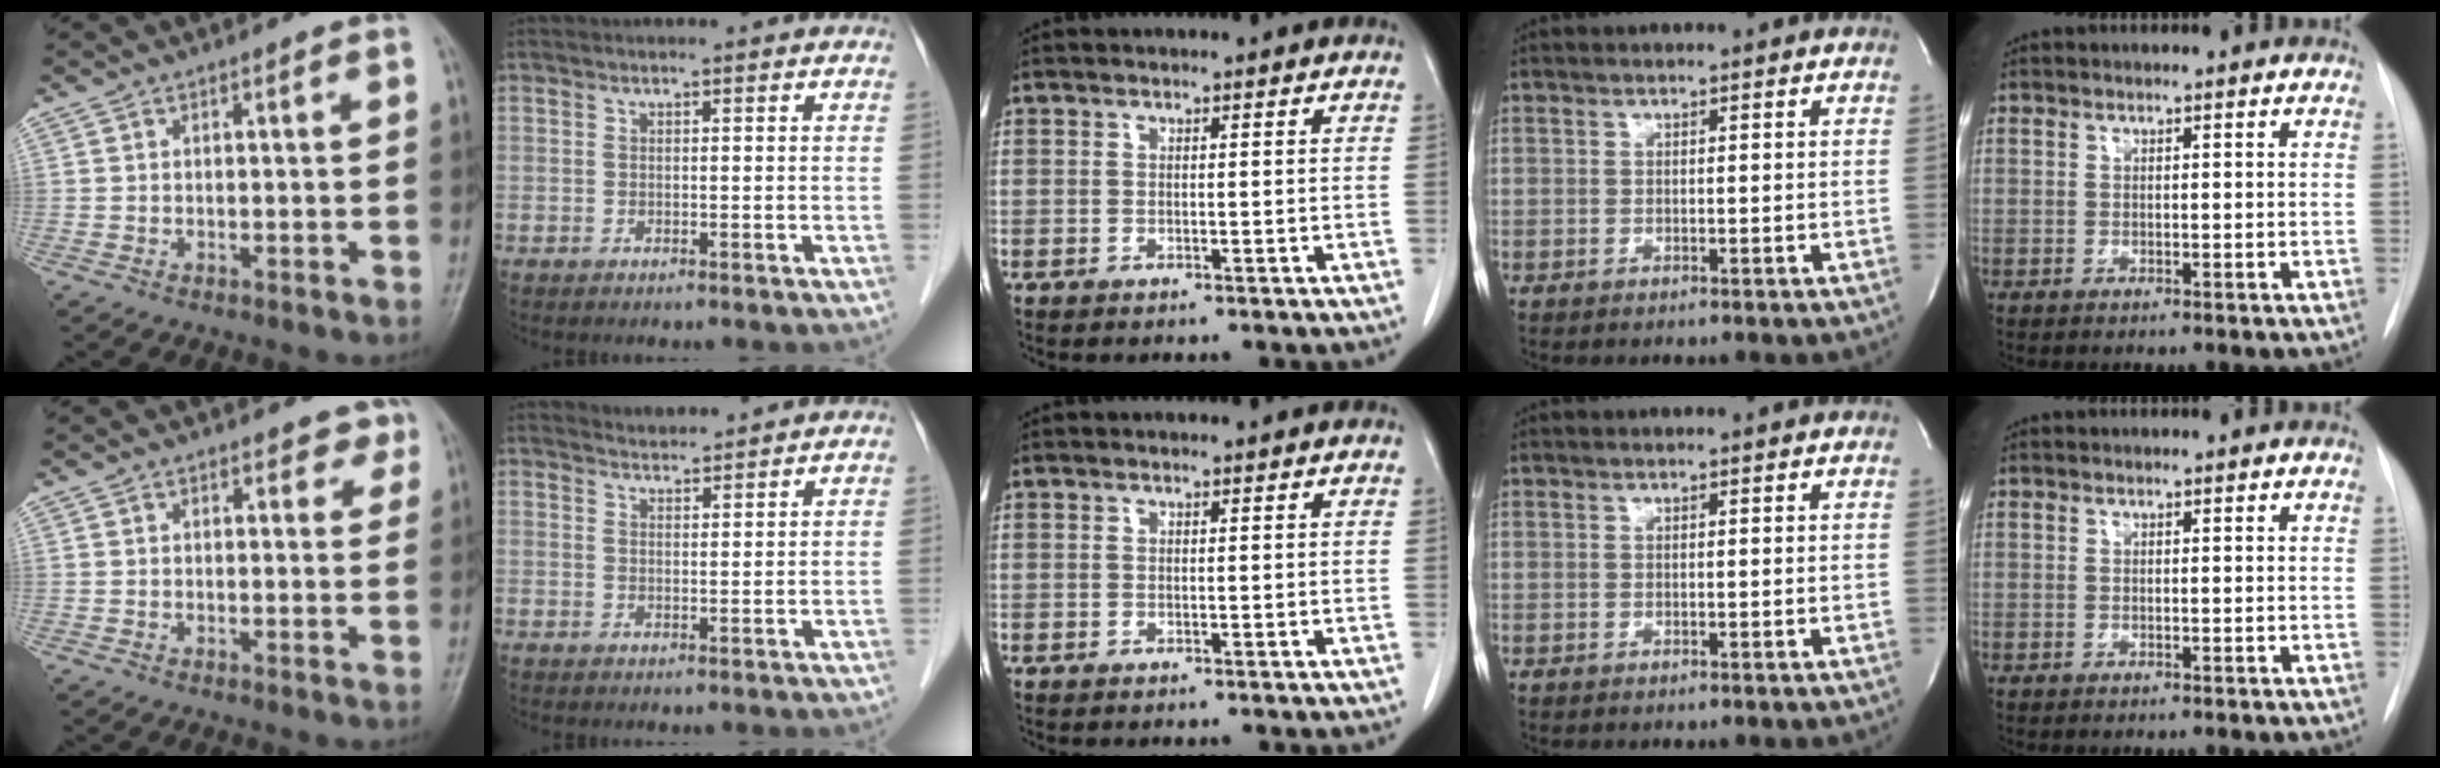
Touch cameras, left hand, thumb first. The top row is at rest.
{"thumb": {"total": 2.6, "force": [2.1, 1.5, 0.6], "torque": [0.019, -0.010, 0.015]}, "index": {"total": 2.5, "force": [2.4, 0.0, -0.3], "torque": [-0.004, 0.011, 0.047]}}